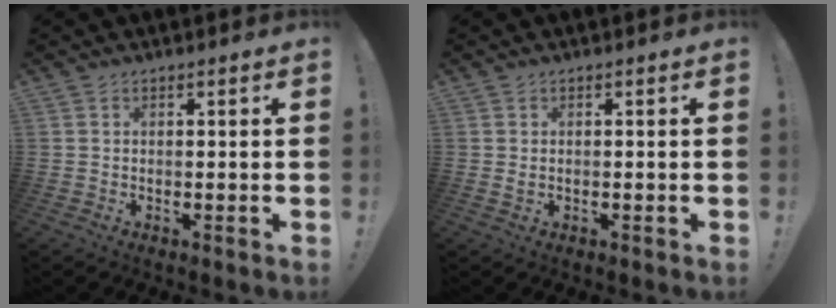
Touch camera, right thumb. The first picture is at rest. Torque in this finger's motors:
{"motor_torque": [-0.10, 0.04, 0.27, 0.05, 0.00]}